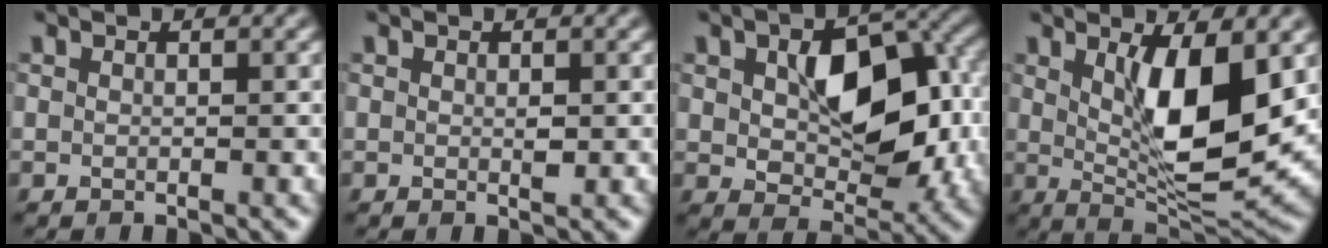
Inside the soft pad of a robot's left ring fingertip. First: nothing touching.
{"total": 0.6, "force": [0.0, 0.2, 0.5], "torque": [-0.009, -0.002, 0.001]}
{"total": 9.8, "force": [0.9, 6.1, 7.7], "torque": [-0.124, -0.003, 0.022]}
{"total": 8.4, "force": [1.4, 2.8, 7.8], "torque": [-0.131, -0.018, 0.030]}